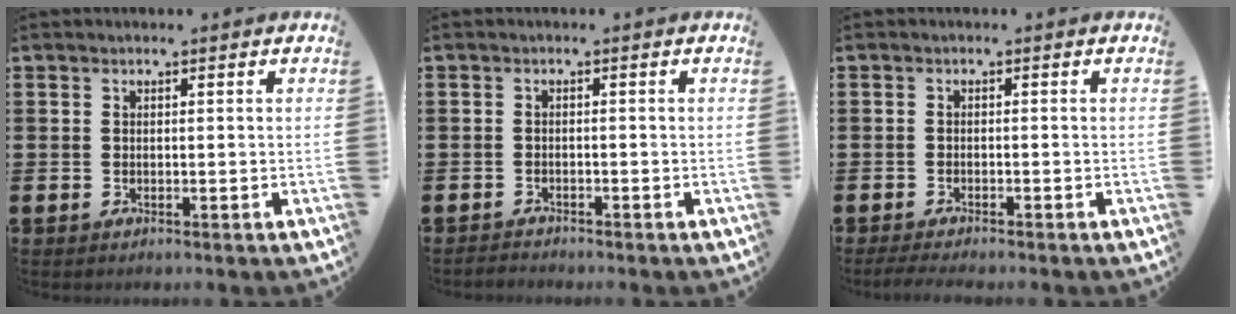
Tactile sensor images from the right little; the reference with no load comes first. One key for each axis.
{"total": 1.1, "fx": -1.0, "fy": 0.1, "fz": -0.1, "tx": -0.002, "ty": 0.002, "tz": -0.022}
{"total": 1.2, "fx": -1.1, "fy": 0.1, "fz": 0.5, "tx": -0.011, "ty": 0.001, "tz": -0.021}